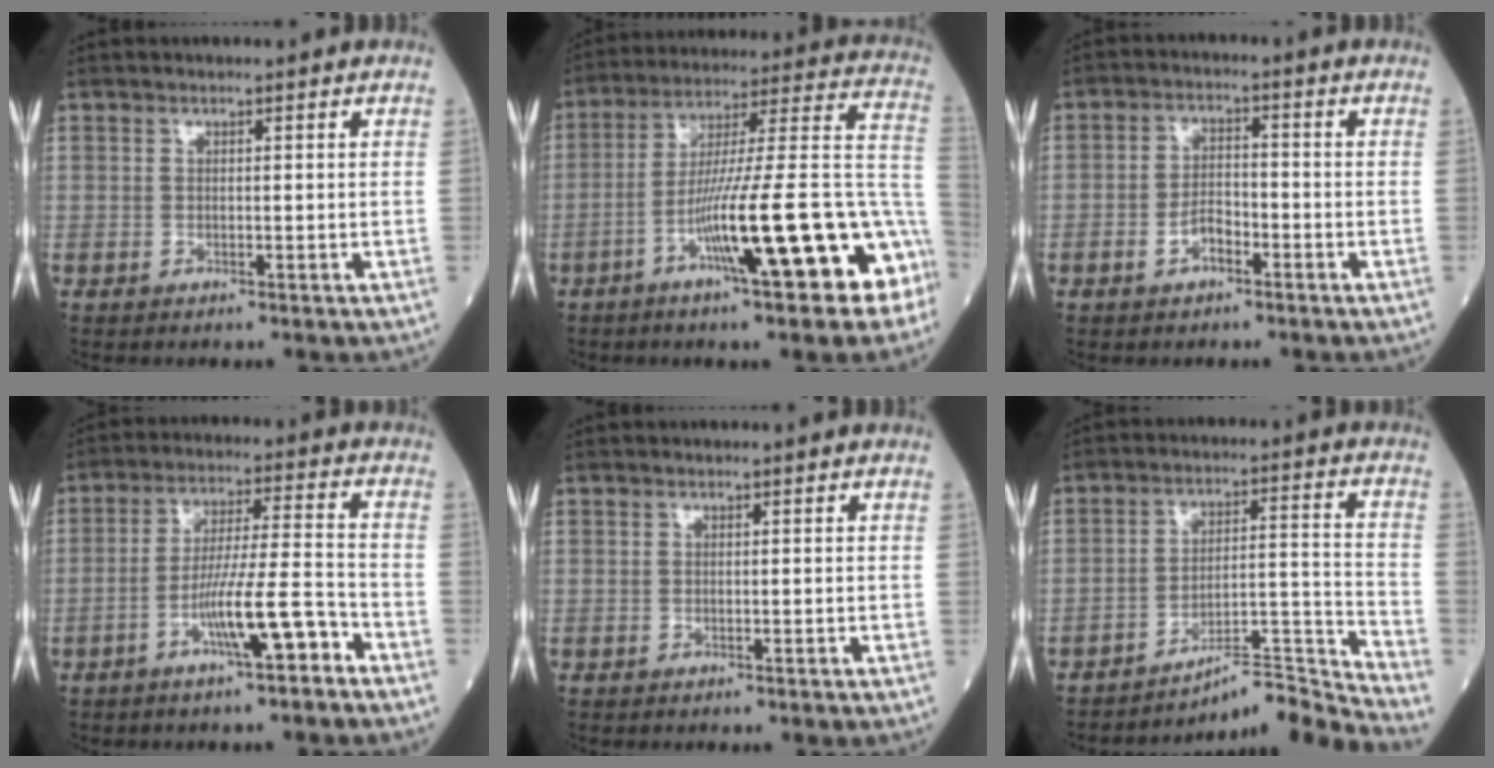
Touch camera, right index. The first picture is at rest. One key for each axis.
{"total": 20.5, "fx": -8.8, "fy": 1.2, "fz": 18.5, "tx": -0.240, "ty": 0.005, "tz": -0.138}
{"total": 4.0, "fx": -2.1, "fy": 2.0, "fz": 2.8, "tx": -0.055, "ty": 0.007, "tz": -0.039}
{"total": 9.1, "fx": -4.9, "fy": 0.5, "fz": 7.7, "tx": -0.137, "ty": 0.009, "tz": -0.081}
{"total": 0.0}
{"total": 11.2, "fx": -10.7, "fy": -3.4, "fz": 0.6, "tx": 0.006, "ty": 0.047, "tz": -0.171}